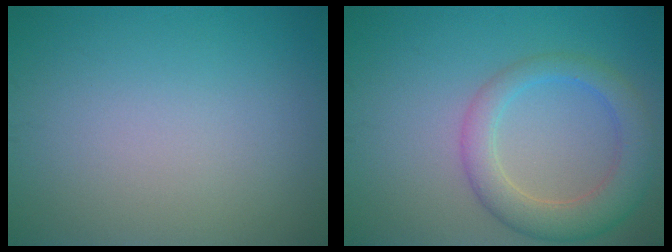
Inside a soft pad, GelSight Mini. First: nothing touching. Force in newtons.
{"total": 4.9, "press": 4.9, "slide": 0.5}